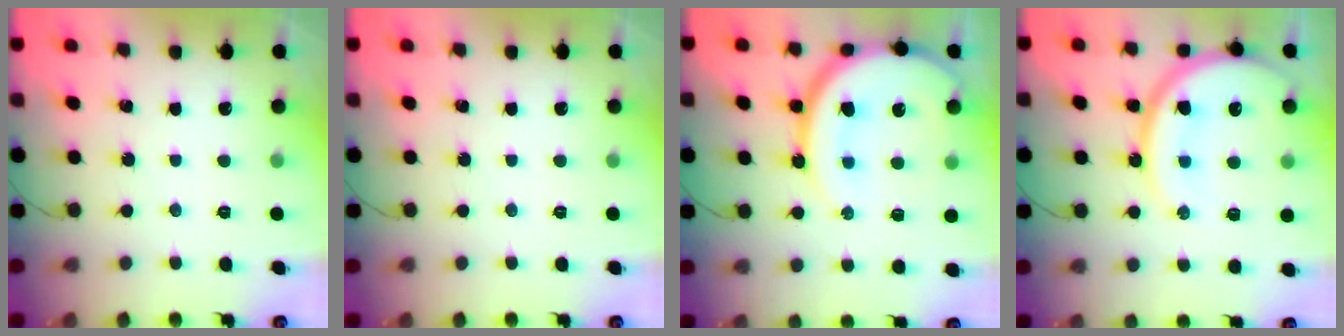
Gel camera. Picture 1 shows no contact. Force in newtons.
{"total": 0.0}
{"total": 19.6, "press": 19.6, "slide": 1.9}
{"total": 18.1, "press": 18.0, "slide": 2.0}